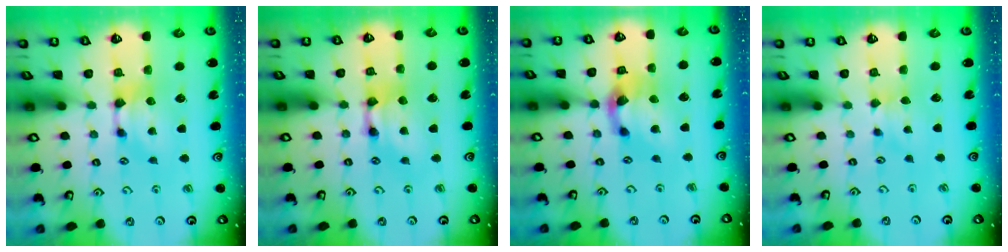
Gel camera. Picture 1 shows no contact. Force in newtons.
{"total": 2.5, "press": 2.5, "slide": 0.1}
{"total": 3.1, "press": 2.6, "slide": 1.8}
{"total": 2.3, "press": 2.2, "slide": 0.6}